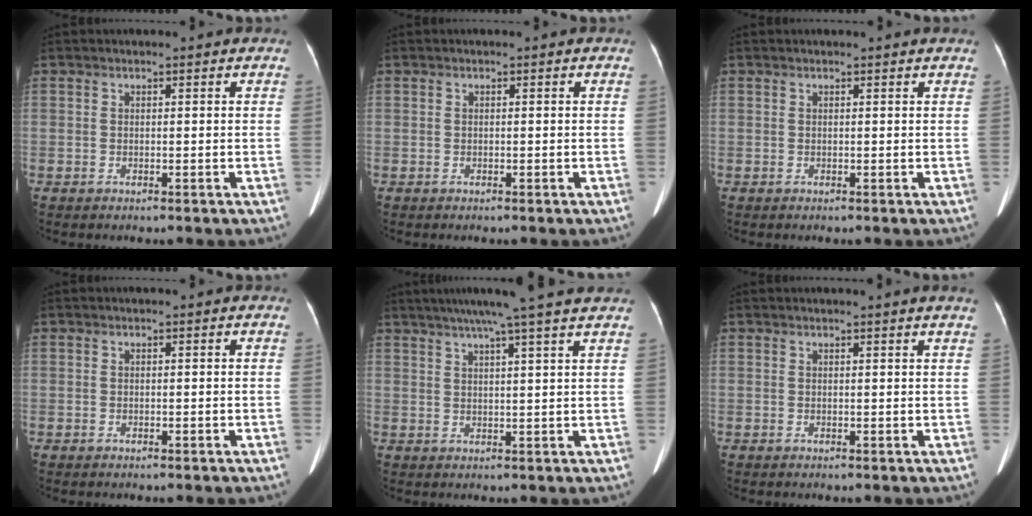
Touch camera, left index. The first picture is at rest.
{"total": 0.0}
{"total": 1.4, "force": [1.3, -0.2, 0.4], "torque": [-0.018, 0.005, 0.012]}
{"total": 0.0}
{"total": 11.1, "force": [9.1, -1.6, 6.1], "torque": [-0.099, 0.011, 0.109]}
{"total": 2.3, "force": [2.0, -0.7, 0.8], "torque": [-0.021, -0.004, 0.018]}